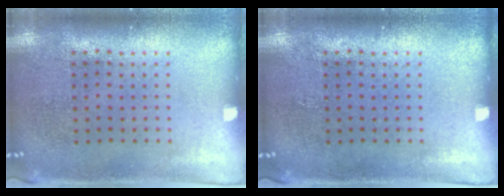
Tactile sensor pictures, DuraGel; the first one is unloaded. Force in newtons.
{"total": 0.0}